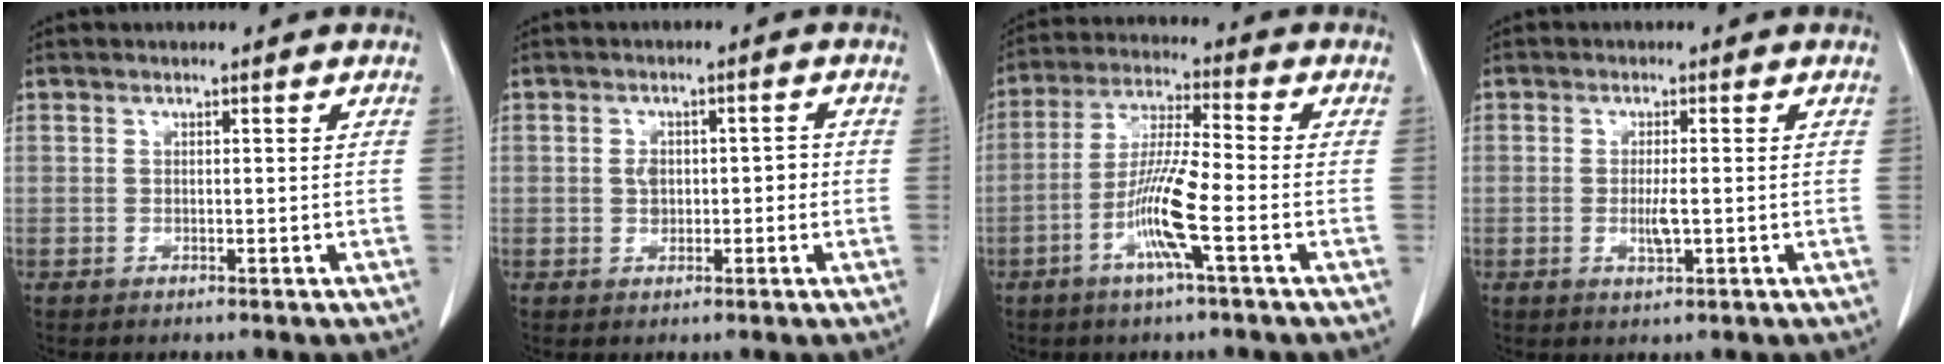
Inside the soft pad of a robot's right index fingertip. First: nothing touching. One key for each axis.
{"total": 3.2, "fx": -0.1, "fy": 2.2, "fz": 2.3, "tx": -0.030, "ty": 0.013, "tz": 0.003}
{"total": 9.7, "fx": -3.5, "fy": 0.0, "fz": 9.1, "tx": -0.180, "ty": -0.003, "tz": -0.072}
{"total": 2.6, "fx": -0.4, "fy": 0.4, "fz": 2.5, "tx": -0.050, "ty": -0.002, "tz": -0.004}